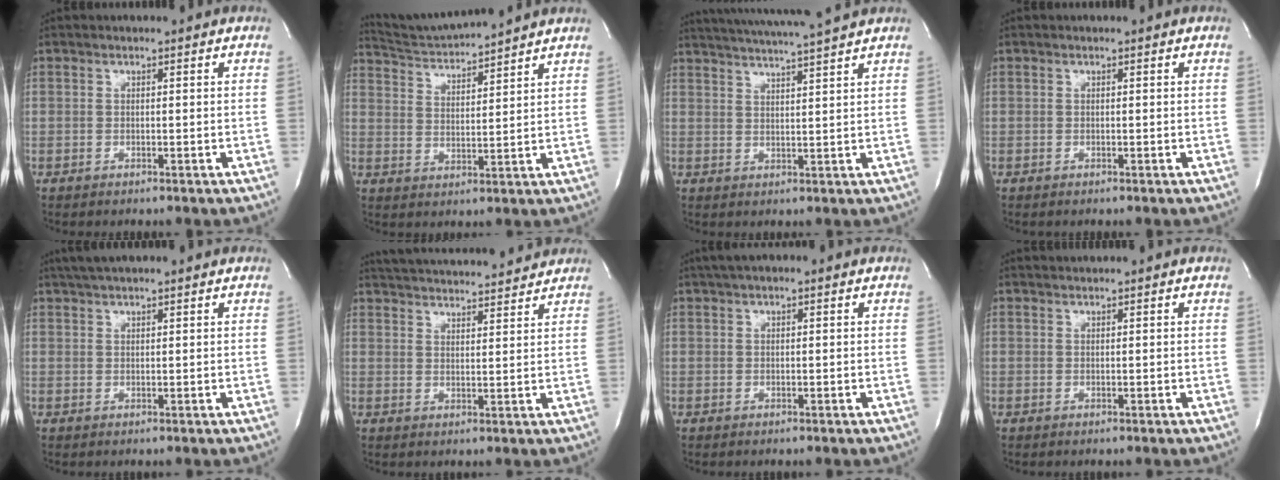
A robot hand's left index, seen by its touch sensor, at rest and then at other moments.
{"total": 9.0, "force": [8.7, -1.2, 2.0], "torque": [-0.050, 0.004, 0.154]}
{"total": 5.0, "force": [4.6, -1.4, 1.6], "torque": [-0.024, 0.001, 0.066]}
{"total": 0.0}
{"total": 3.4, "force": [2.2, 0.5, 2.6], "torque": [-0.046, 0.022, 0.036]}
{"total": 16.6, "force": [15.7, 2.0, 5.0], "torque": [-0.086, 0.017, 0.220]}
{"total": 3.8, "force": [2.5, 1.0, 2.6], "torque": [-0.046, 0.023, 0.038]}
{"total": 1.0, "force": [1.0, -0.2, 0.1], "torque": [-0.002, 0.006, 0.020]}